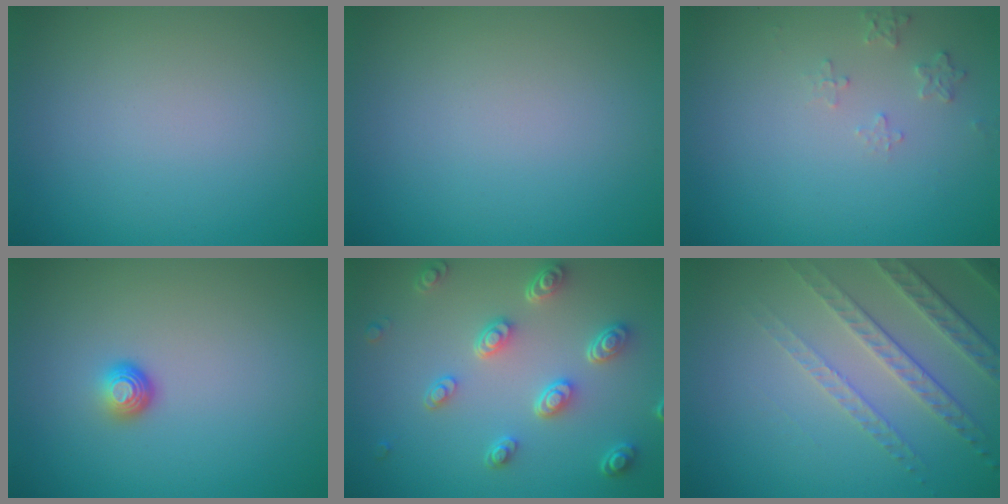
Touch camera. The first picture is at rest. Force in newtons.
{"total": 0.0}
{"total": 1.3, "press": 1.3, "slide": 0.2}
{"total": 1.6, "press": 1.0, "slide": 1.3}
{"total": 4.8, "press": 3.6, "slide": 3.2}
{"total": 4.7, "press": 3.3, "slide": 3.3}